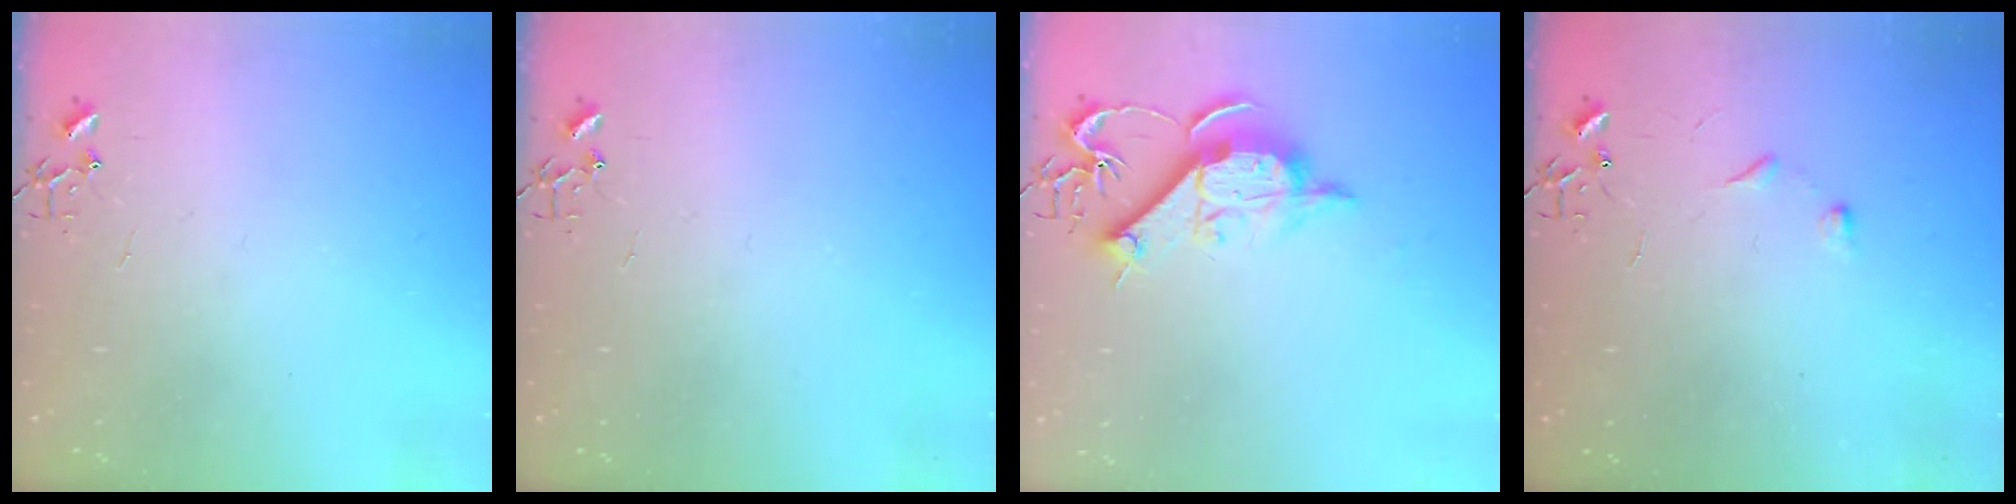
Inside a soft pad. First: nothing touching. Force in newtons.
{"total": 0.0}
{"total": 11.7, "press": 11.7, "slide": 0.6}
{"total": 4.3, "press": 4.3, "slide": 0.6}